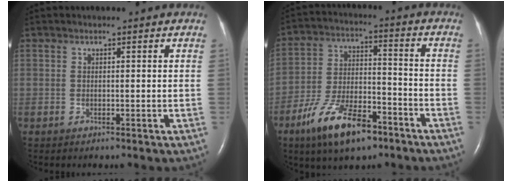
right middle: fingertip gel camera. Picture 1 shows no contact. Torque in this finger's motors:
{"motor_torque": [1.10, -1.04, 0.27, 0.17]}